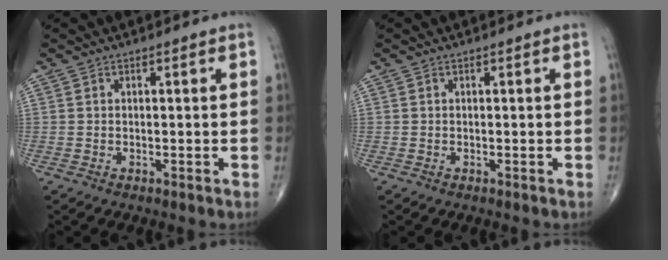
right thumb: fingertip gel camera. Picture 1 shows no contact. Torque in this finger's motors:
{"motor_torque": [0.00, 0.00, 0.00, 0.00, 0.00]}